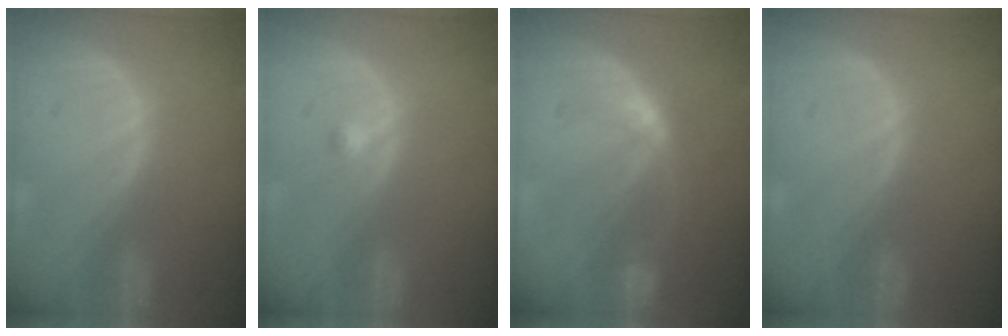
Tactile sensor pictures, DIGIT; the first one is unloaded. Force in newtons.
{"total": 1.1, "press": 0.9, "slide": 0.5}
{"total": 5.3, "press": 4.9, "slide": 2.1}
{"total": 0.0}